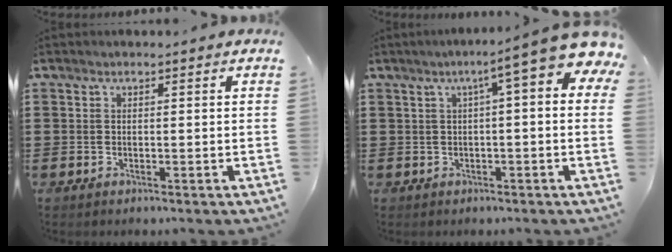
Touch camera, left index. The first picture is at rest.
{"total": 7.0, "force": [3.3, 0.5, 6.2], "torque": [-0.104, -0.018, 0.048]}